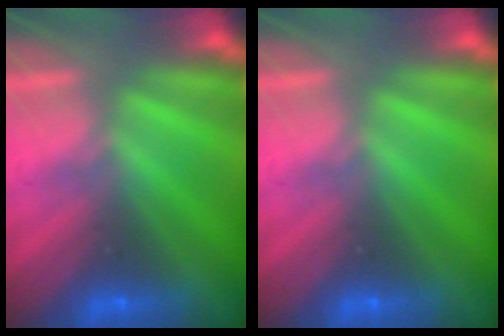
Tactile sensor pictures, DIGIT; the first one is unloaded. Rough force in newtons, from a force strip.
{"total": 0.0}